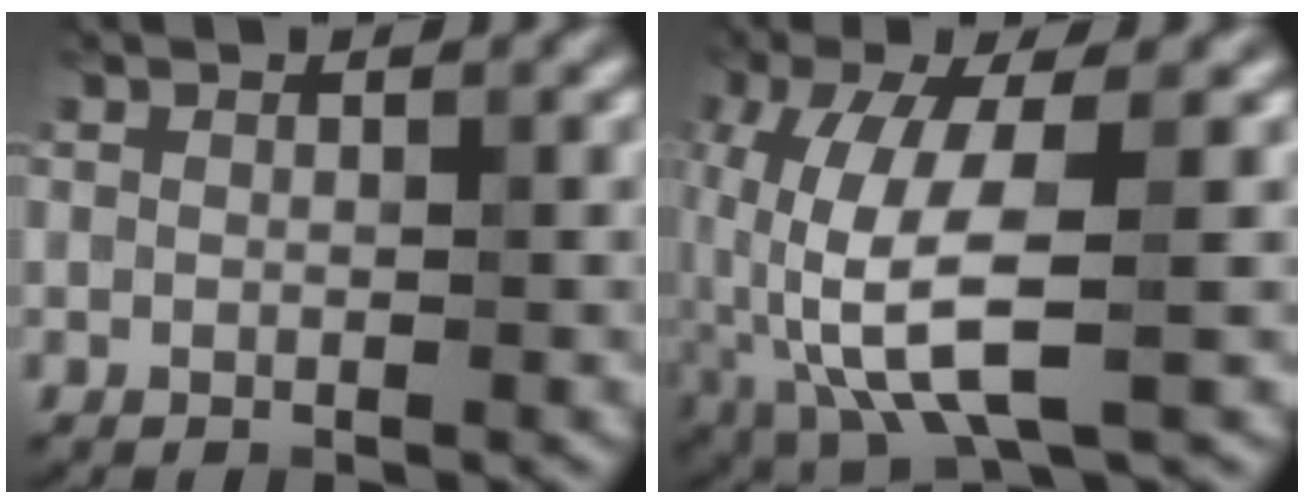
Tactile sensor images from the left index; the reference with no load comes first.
{"total": 8.0, "force": [-1.7, 2.6, 7.4], "torque": [-0.172, -0.004, -0.034]}